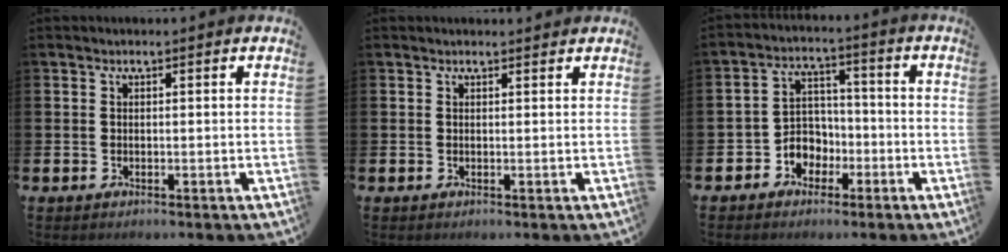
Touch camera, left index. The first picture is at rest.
{"total": 0.6, "force": [0.6, 0.1, 0.1], "torque": [0.007, -0.002, 0.008]}
{"total": 4.4, "force": [-1.8, 4.0, 0.9], "torque": [-0.030, 0.003, -0.041]}